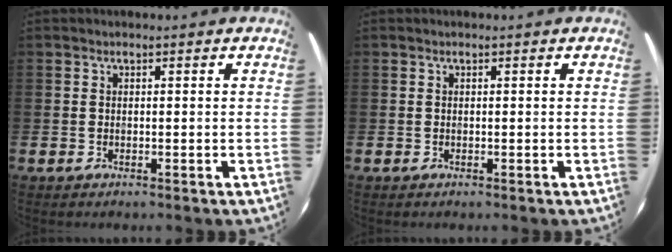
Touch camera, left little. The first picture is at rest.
{"total": 0.0}